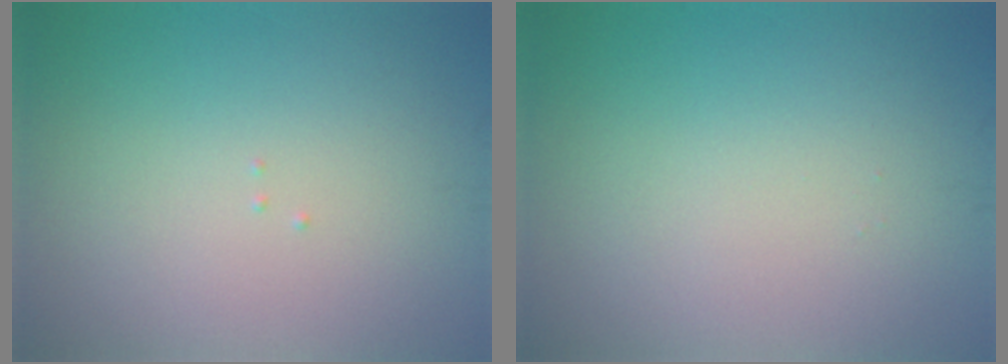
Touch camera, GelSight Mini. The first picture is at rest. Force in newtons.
{"total": 0.0}